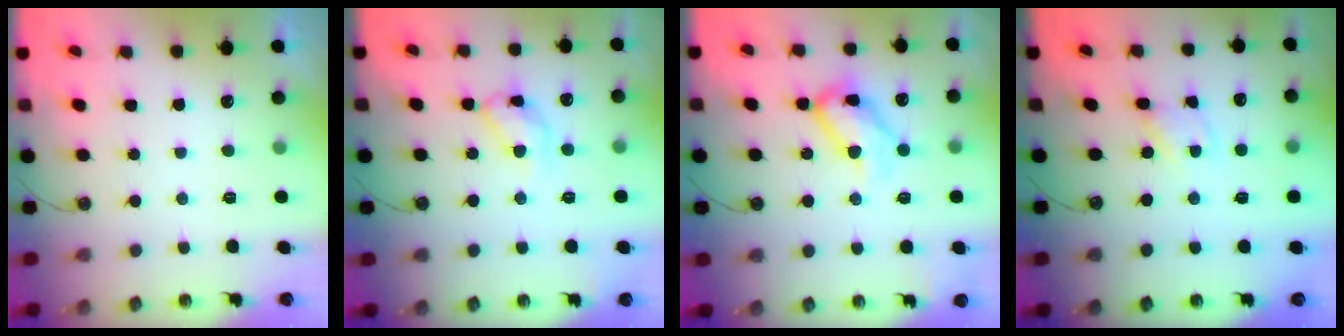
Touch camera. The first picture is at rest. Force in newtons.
{"total": 12.3, "press": 12.3, "slide": 0.3}
{"total": 15.8, "press": 15.7, "slide": 1.1}
{"total": 1.8, "press": 1.8, "slide": 0.2}